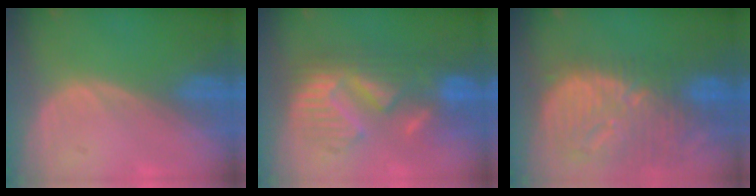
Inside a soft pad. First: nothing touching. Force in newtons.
{"total": 9.6, "press": 9.6, "slide": 0.3}
{"total": 13.3, "press": 11.6, "slide": 6.5}